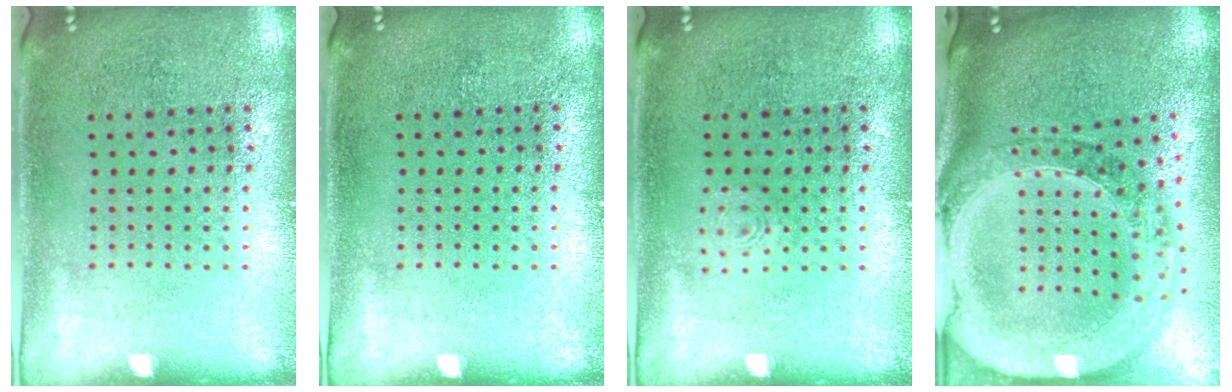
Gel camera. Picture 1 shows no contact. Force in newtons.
{"total": 0.0}
{"total": 0.7, "press": 0.7, "slide": 0.2}
{"total": 2.9, "press": 2.4, "slide": 1.5}